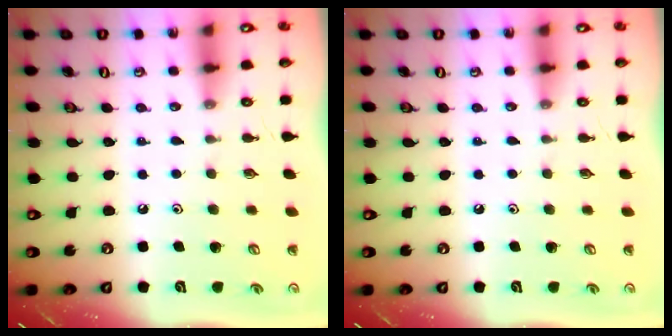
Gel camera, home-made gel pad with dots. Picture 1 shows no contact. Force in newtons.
{"total": 0.0}